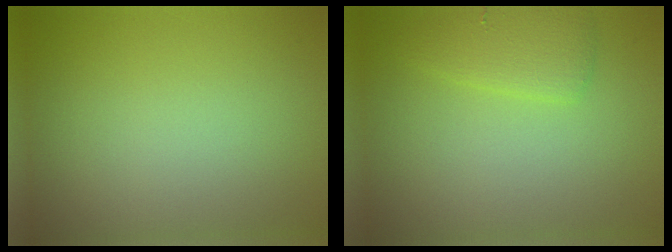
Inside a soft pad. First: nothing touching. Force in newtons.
{"total": 2.4, "press": 2.4, "slide": 0.3}